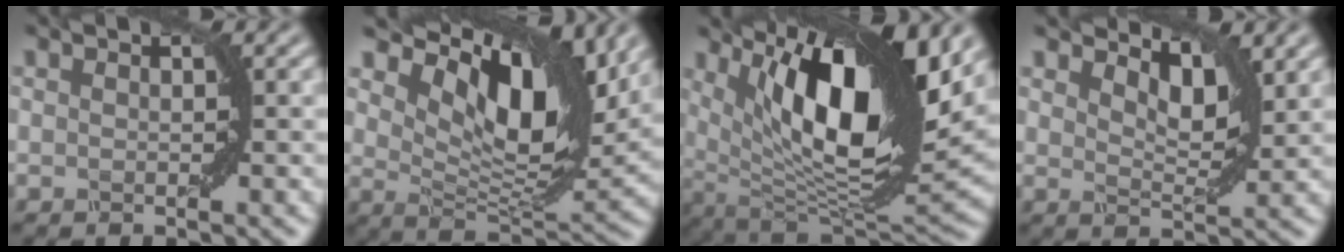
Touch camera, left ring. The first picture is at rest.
{"total": 11.6, "force": [5.5, 5.3, 8.7], "torque": [-0.142, 0.002, 0.103]}
{"total": 15.0, "force": [5.7, 5.5, 12.7], "torque": [-0.207, -0.004, 0.097]}
{"total": 3.2, "force": [2.2, 1.2, 2.0], "torque": [-0.043, -0.004, 0.034]}